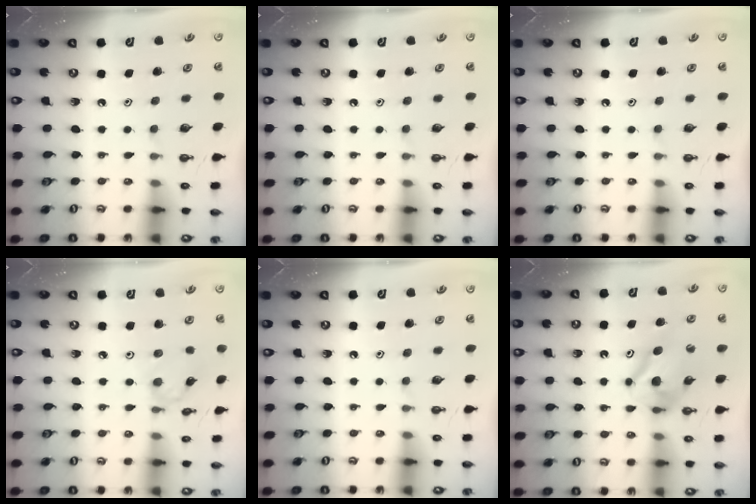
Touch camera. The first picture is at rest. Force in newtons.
{"total": 0.0}
{"total": 0.0}
{"total": 1.4, "press": 1.4, "slide": 0.1}
{"total": 0.0}
{"total": 8.9, "press": 8.9, "slide": 0.8}